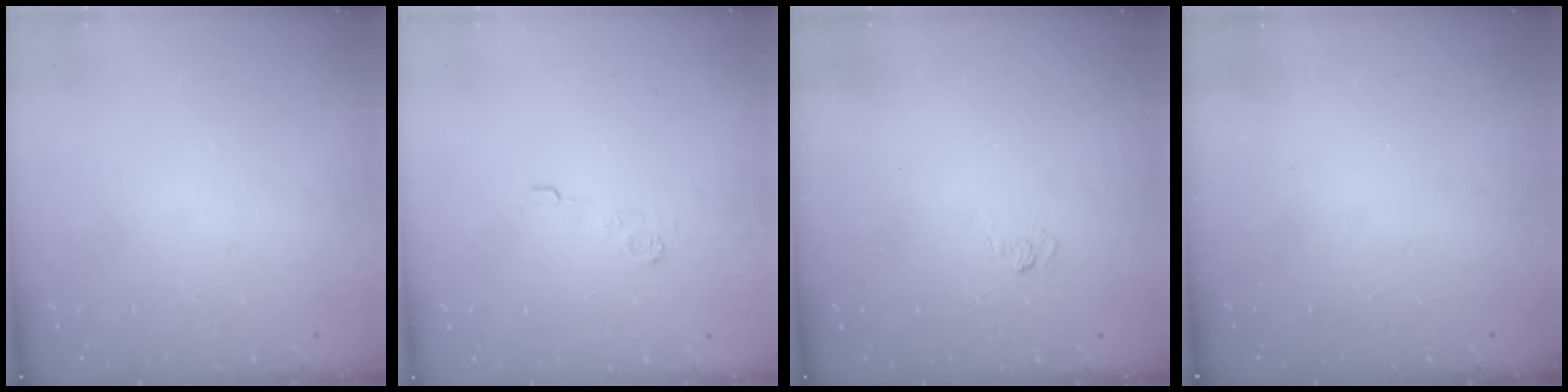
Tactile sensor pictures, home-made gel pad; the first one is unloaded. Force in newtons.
{"total": 5.6, "press": 5.6, "slide": 0.7}
{"total": 2.2, "press": 1.8, "slide": 1.3}
{"total": 2.3, "press": 2.2, "slide": 0.8}